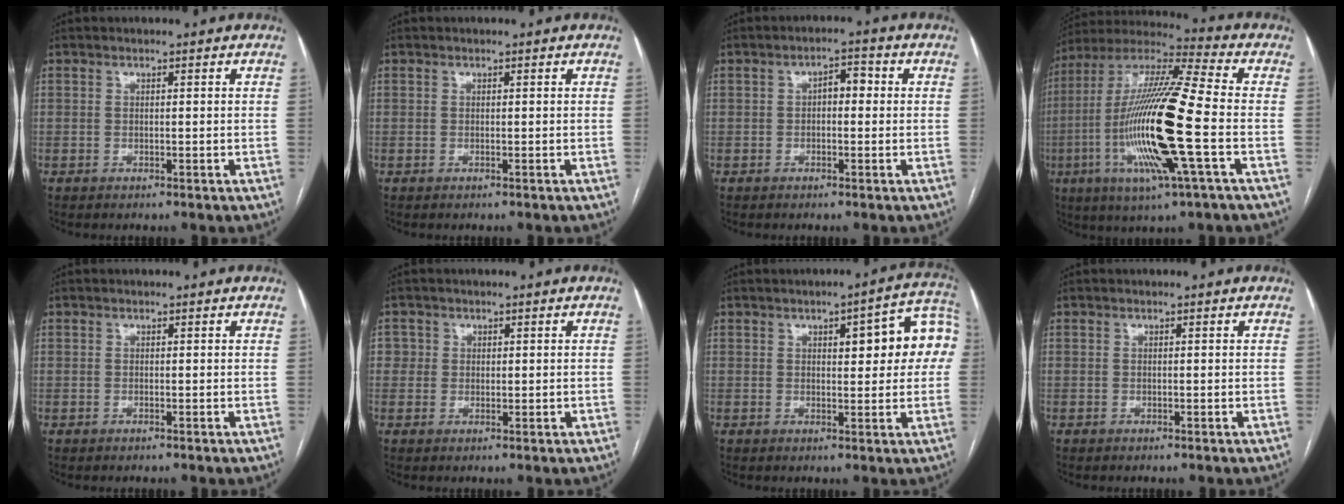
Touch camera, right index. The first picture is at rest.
{"total": 0.0}
{"total": 3.0, "force": [0.1, 1.4, 2.6], "torque": [-0.038, 0.016, -0.001]}
{"total": 20.9, "force": [-4.6, 1.0, 20.4], "torque": [-0.429, -0.018, -0.092]}
{"total": 0.0}
{"total": 2.5, "force": [0.5, 2.4, 0.4], "torque": [0.006, 0.003, 0.008]}
{"total": 10.8, "force": [2.4, 2.7, 10.1], "torque": [-0.120, 0.032, 0.026]}
{"total": 0.0}